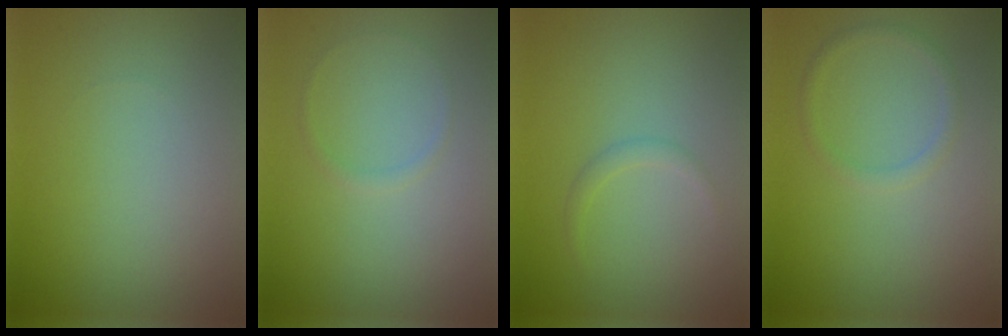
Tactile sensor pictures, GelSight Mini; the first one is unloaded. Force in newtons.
{"total": 0.7, "press": 0.7, "slide": 0.1}
{"total": 0.9, "press": 0.9, "slide": 0.1}
{"total": 1.2, "press": 1.2, "slide": 0.1}